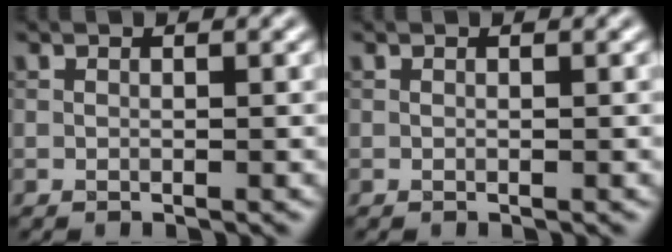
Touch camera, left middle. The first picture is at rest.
{"total": 0.0}